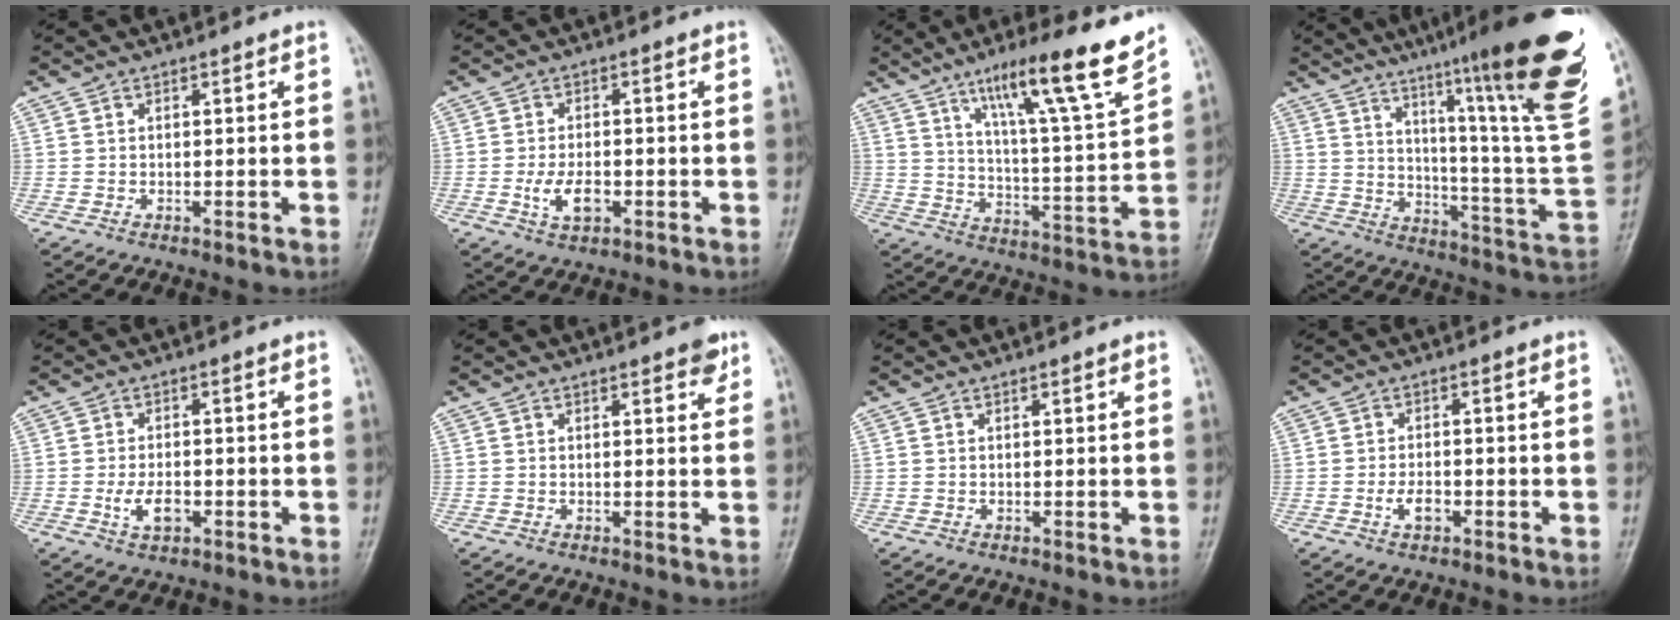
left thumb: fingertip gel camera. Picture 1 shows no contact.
{"total": 5.1, "force": [-1.4, 2.8, 4.0], "torque": [-0.075, 0.003, -0.022]}
{"total": 17.5, "force": [12.0, 1.0, 12.8], "torque": [-0.186, -0.064, 0.191]}
{"total": 30.3, "force": [18.8, 2.8, 23.5], "torque": [-0.288, -0.090, 0.274]}
{"total": 4.4, "force": [-1.2, 2.4, 3.4], "torque": [-0.063, 0.002, -0.019]}
{"total": 2.7, "force": [1.8, 1.0, 1.8], "torque": [-0.012, -0.008, 0.019]}
{"total": 0.7, "force": [0.5, 0.2, 0.5], "torque": [-0.006, -0.001, 0.006]}
{"total": 3.1, "force": [-1.1, 1.7, 2.3], "torque": [-0.040, 0.006, -0.020]}